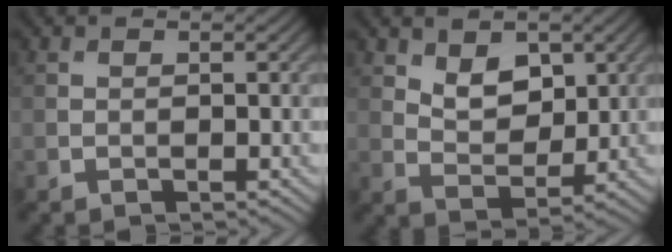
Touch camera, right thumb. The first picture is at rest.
{"total": 5.3, "force": [2.6, 3.2, 3.3], "torque": [-0.063, -0.010, 0.043]}